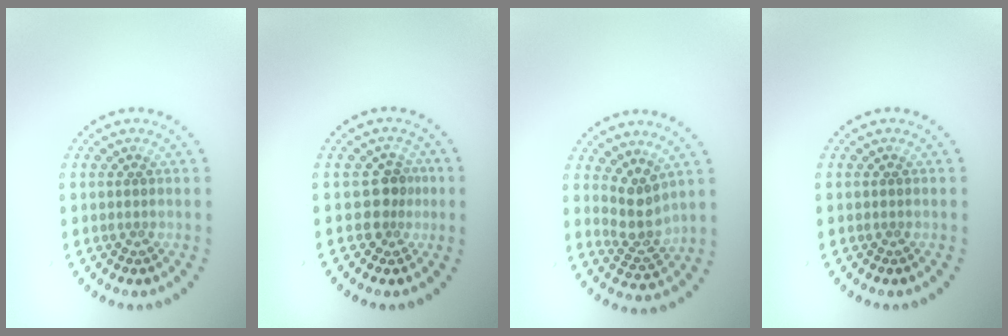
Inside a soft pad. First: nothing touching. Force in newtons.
{"total": 2.3, "press": 1.8, "slide": 1.5}
{"total": 3.0, "press": 2.4, "slide": 1.9}
{"total": 0.0}